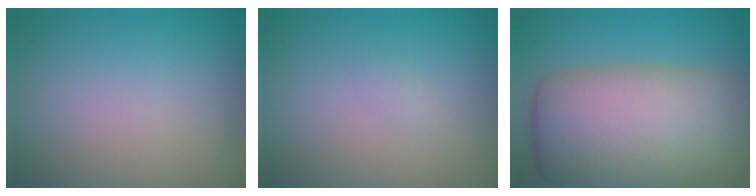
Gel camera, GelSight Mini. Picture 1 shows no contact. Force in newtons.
{"total": 0.5, "press": 0.5, "slide": 0.0}
{"total": 12.3, "press": 12.3, "slide": 0.8}